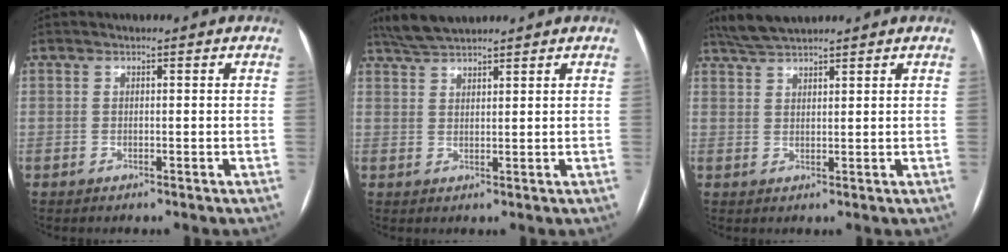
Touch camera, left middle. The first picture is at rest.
{"total": 4.7, "force": [4.4, 0.3, 1.7], "torque": [-0.040, 0.020, 0.089]}
{"total": 4.6, "force": [4.3, 0.2, 1.7], "torque": [-0.040, 0.020, 0.087]}